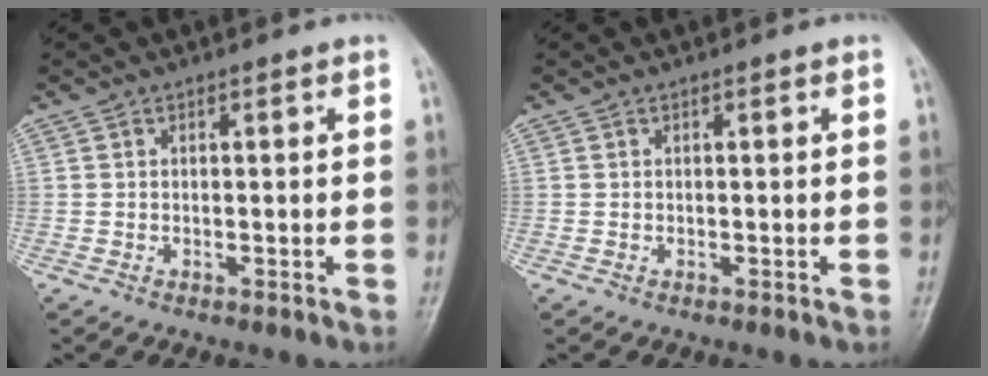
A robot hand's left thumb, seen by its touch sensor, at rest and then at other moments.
{"total": 0.0}